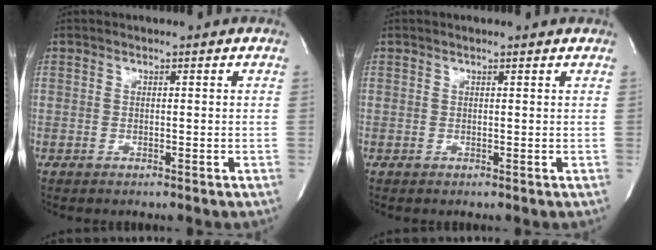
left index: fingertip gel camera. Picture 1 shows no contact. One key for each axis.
{"total": 1.2, "fx": 1.2, "fy": 0.0, "fz": 0.4, "tx": -0.013, "ty": 0.009, "tz": 0.014}